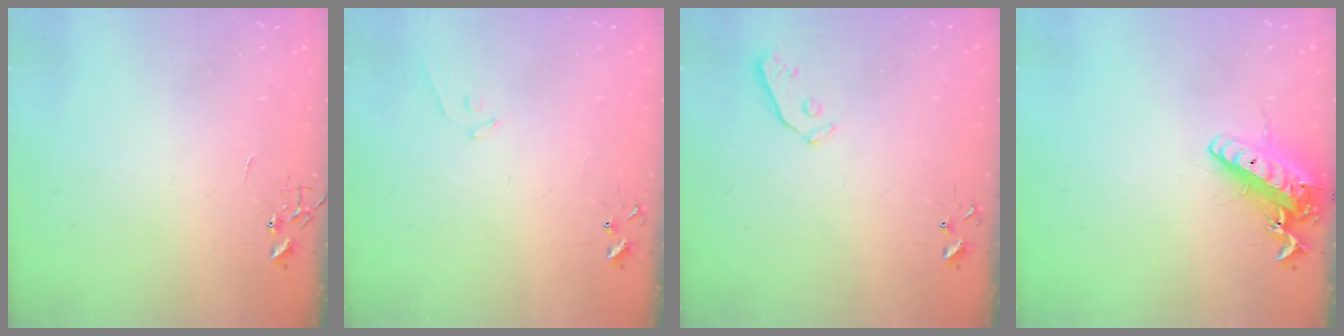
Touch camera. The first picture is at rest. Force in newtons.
{"total": 7.4, "press": 7.3, "slide": 0.6}
{"total": 3.8, "press": 3.8, "slide": 0.4}
{"total": 14.7, "press": 14.4, "slide": 2.8}